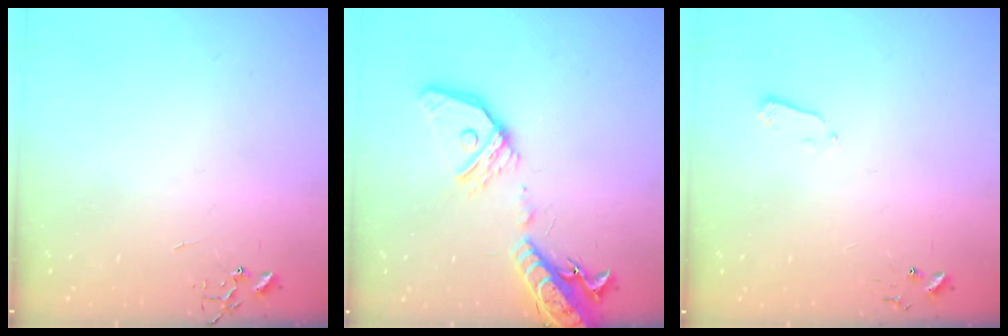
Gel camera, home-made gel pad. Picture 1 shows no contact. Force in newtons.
{"total": 19.6, "press": 19.2, "slide": 4.0}
{"total": 3.5, "press": 3.4, "slide": 1.0}